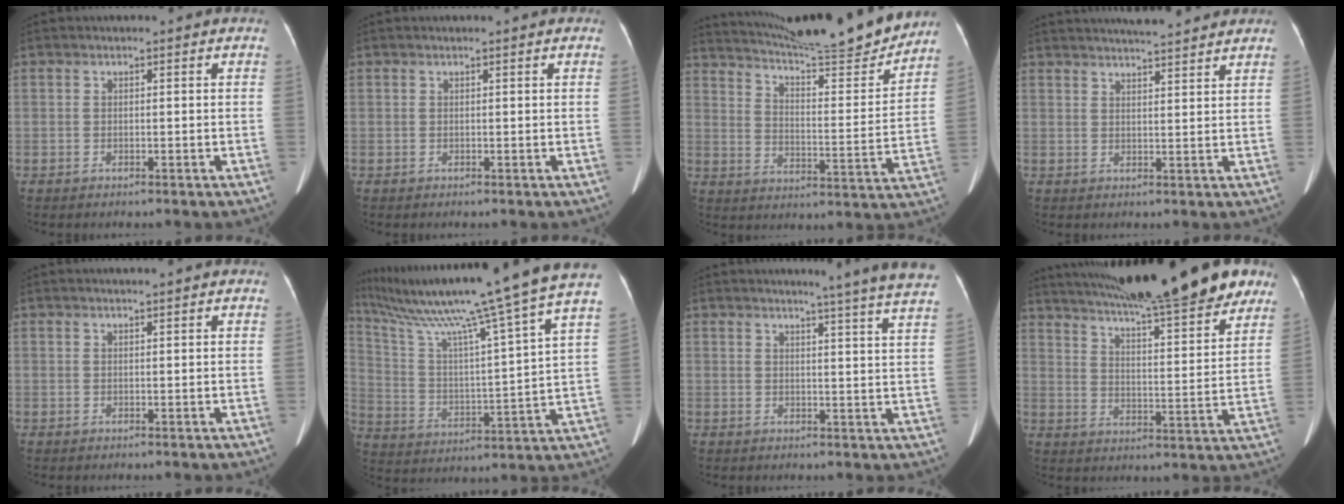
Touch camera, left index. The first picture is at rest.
{"total": 1.0, "force": [0.8, 0.0, 0.6], "torque": [-0.010, 0.011, 0.012]}
{"total": 21.4, "force": [19.8, 0.2, 8.3], "torque": [-0.139, -0.052, 0.278]}
{"total": 10.7, "force": [9.7, 0.6, 4.3], "torque": [-0.069, 0.015, 0.128]}
{"total": 2.4, "force": [1.8, 0.2, 1.5], "torque": [-0.020, 0.016, 0.024]}
{"total": 27.1, "force": [21.7, -1.9, 16.1], "torque": [-0.288, -0.027, 0.324]}
{"total": 12.9, "force": [11.5, -1.9, 5.5], "torque": [-0.073, -0.055, 0.115]}
{"total": 25.4, "force": [20.7, 2.9, 14.4], "torque": [-0.237, 0.000, 0.287]}